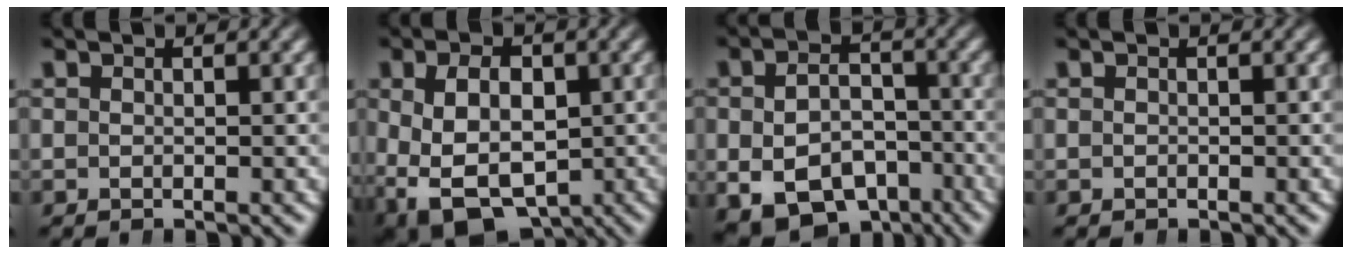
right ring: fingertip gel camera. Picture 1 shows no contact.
{"total": 9.7, "force": [-4.1, 7.1, 5.3], "torque": [-0.120, -0.059, -0.045]}
{"total": 9.9, "force": [-4.8, 7.2, 4.8], "torque": [-0.069, -0.043, -0.067]}
{"total": 0.0}